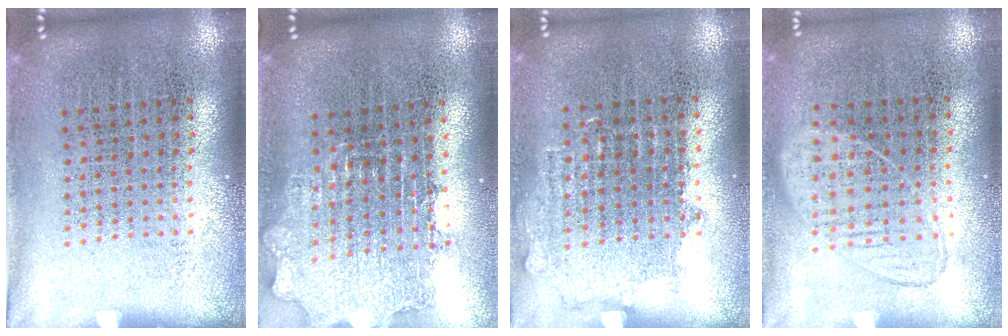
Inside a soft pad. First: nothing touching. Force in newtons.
{"total": 1.7, "press": 1.4, "slide": 1.0}
{"total": 0.8, "press": 0.7, "slide": 0.4}
{"total": 1.0, "press": 0.9, "slide": 0.4}